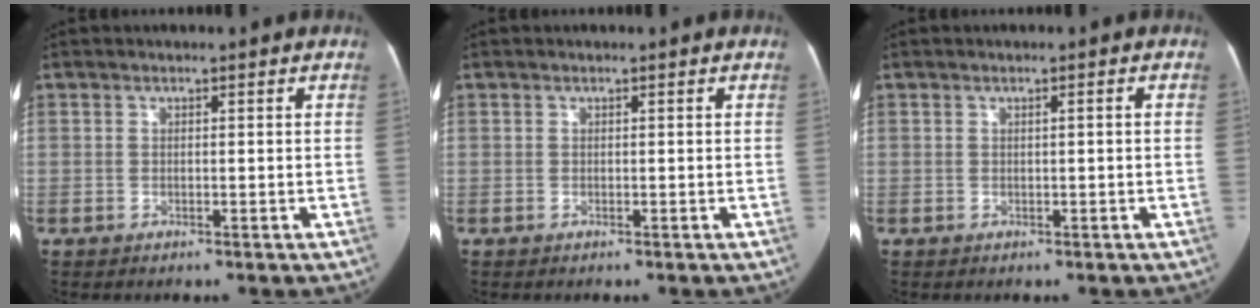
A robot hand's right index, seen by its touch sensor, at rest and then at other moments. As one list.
[{"total": 0.0}, {"total": 0.8, "force": [0.0, 0.1, 0.8], "torque": [-0.011, 0.004, 0.003]}]